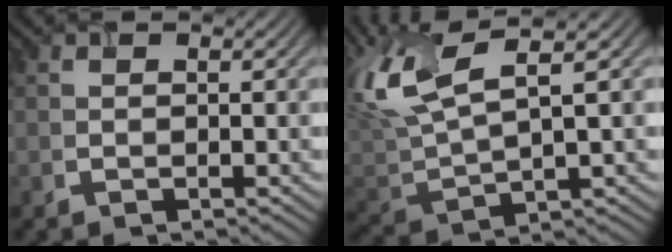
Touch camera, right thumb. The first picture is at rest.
{"total": 10.6, "force": [4.5, 3.4, 9.0], "torque": [-0.222, 0.022, 0.087]}